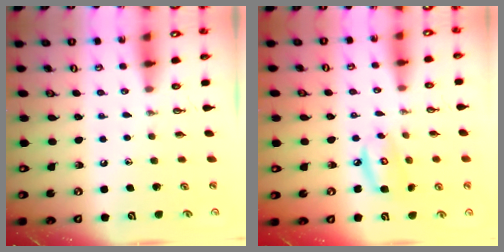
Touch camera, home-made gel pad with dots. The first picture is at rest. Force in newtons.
{"total": 6.9, "press": 6.9, "slide": 0.4}